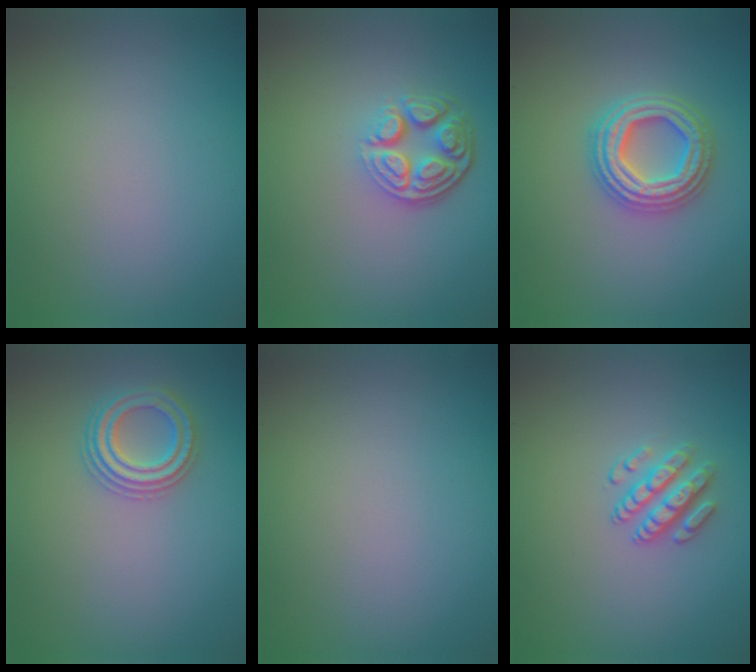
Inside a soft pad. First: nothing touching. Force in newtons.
{"total": 4.6, "press": 3.5, "slide": 3.1}
{"total": 4.7, "press": 4.6, "slide": 0.7}
{"total": 2.9, "press": 2.9, "slide": 0.5}
{"total": 0.0}
{"total": 2.7, "press": 2.5, "slide": 1.0}